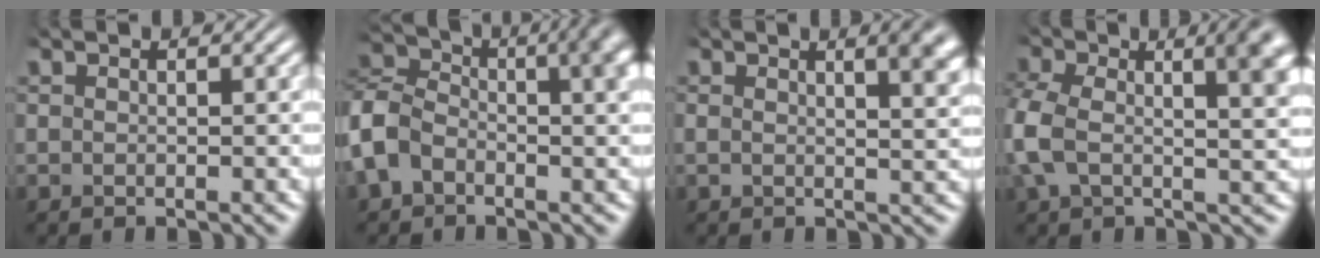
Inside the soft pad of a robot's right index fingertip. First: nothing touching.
{"total": 7.5, "force": [-1.0, 5.6, 4.9], "torque": [-0.091, -0.007, -0.023]}
{"total": 3.9, "force": [1.7, 0.8, 3.4], "torque": [-0.032, 0.007, 0.024]}
{"total": 7.1, "force": [1.1, 3.3, 6.1], "torque": [-0.111, -0.007, 0.022]}